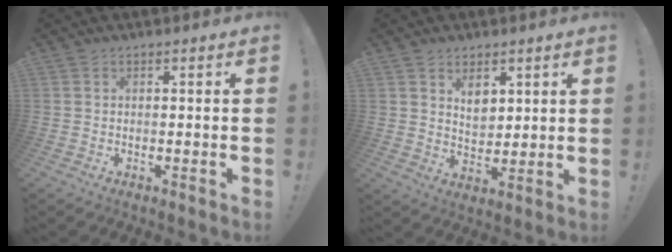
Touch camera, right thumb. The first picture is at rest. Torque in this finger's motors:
{"motor_torque": [-0.50, 0.44, 0.14, 0.12, 0.00]}